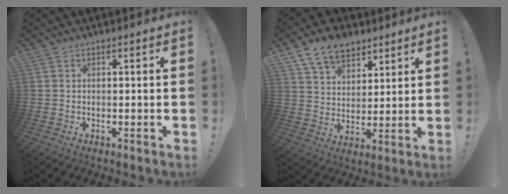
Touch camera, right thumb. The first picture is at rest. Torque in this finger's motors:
{"motor_torque": [-0.43, 0.86, -0.01, 0.65, 0.11]}